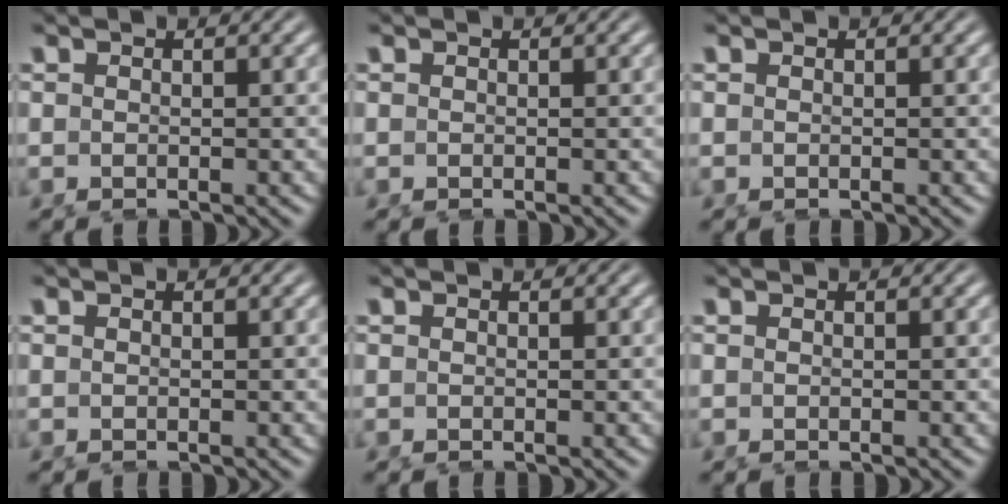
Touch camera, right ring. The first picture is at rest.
{"total": 0.0}
{"total": 0.0}
{"total": 0.0}
{"total": 0.0}
{"total": 0.0}